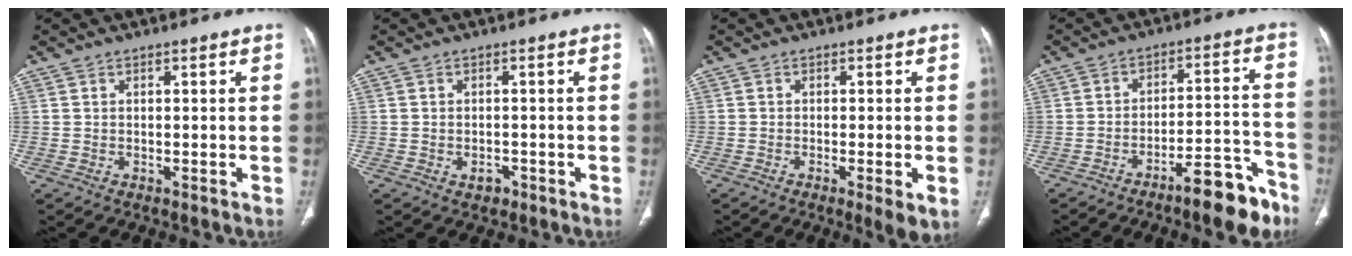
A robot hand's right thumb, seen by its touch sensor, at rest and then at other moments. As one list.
[{"total": 2.1, "force": [-1.0, 1.5, 1.1], "torque": [-0.012, 0.006, -0.009]}, {"total": 4.7, "force": [-1.5, 0.9, 4.4], "torque": [-0.071, -0.013, -0.026]}, {"total": 11.7, "force": [-8.2, 3.0, 7.8], "torque": [-0.100, 0.073, -0.126]}]